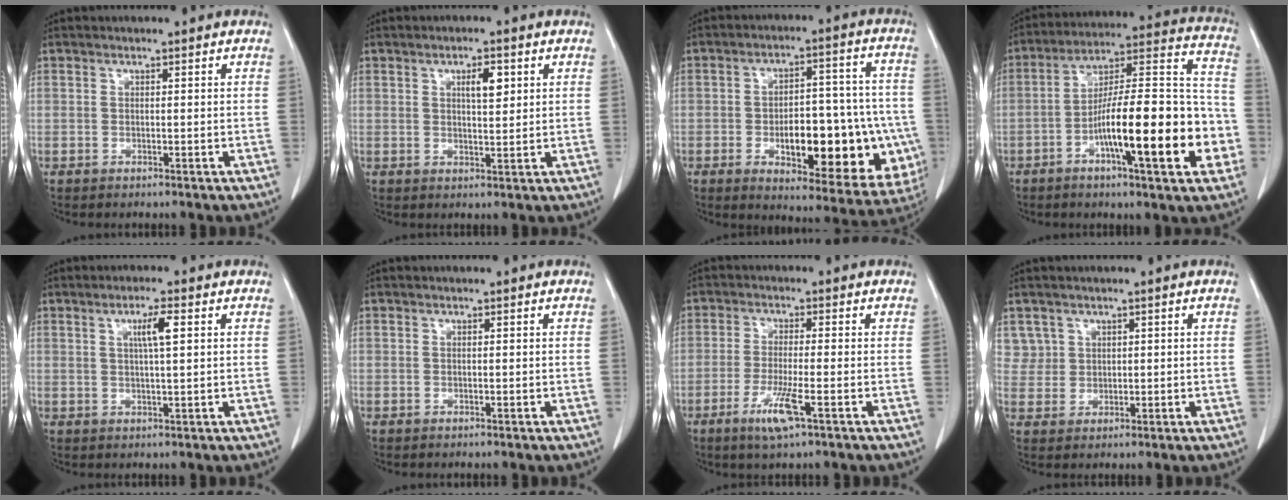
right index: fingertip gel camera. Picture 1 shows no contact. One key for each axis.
{"total": 3.6, "fx": 1.4, "fy": 1.1, "fz": 3.2, "tx": -0.052, "ty": 0.000, "tz": 0.023}
{"total": 20.4, "fx": -5.3, "fy": 7.8, "fz": 18.1, "tx": -0.181, "ty": 0.030, "tz": -0.047}
{"total": 21.2, "fx": -6.5, "fy": 3.7, "fz": 19.8, "tx": -0.275, "ty": 0.021, "tz": -0.098}
{"total": 3.8, "fx": 1.2, "fy": 0.1, "fz": 3.6, "tx": -0.062, "ty": 0.001, "tz": 0.019}
{"total": 0.0}
{"total": 6.0, "fx": -2.9, "fy": 0.1, "fz": 5.2, "tx": -0.103, "ty": -0.014, "tz": -0.053}
{"total": 3.6, "fx": 1.8, "fy": 3.1, "fz": -0.2, "tx": 0.019, "ty": 0.008, "tz": 0.033}